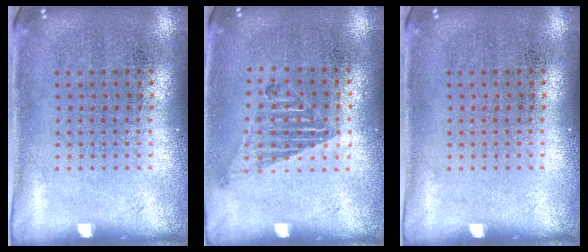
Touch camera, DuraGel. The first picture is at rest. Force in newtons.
{"total": 1.0, "press": 0.9, "slide": 0.4}
{"total": 0.0}